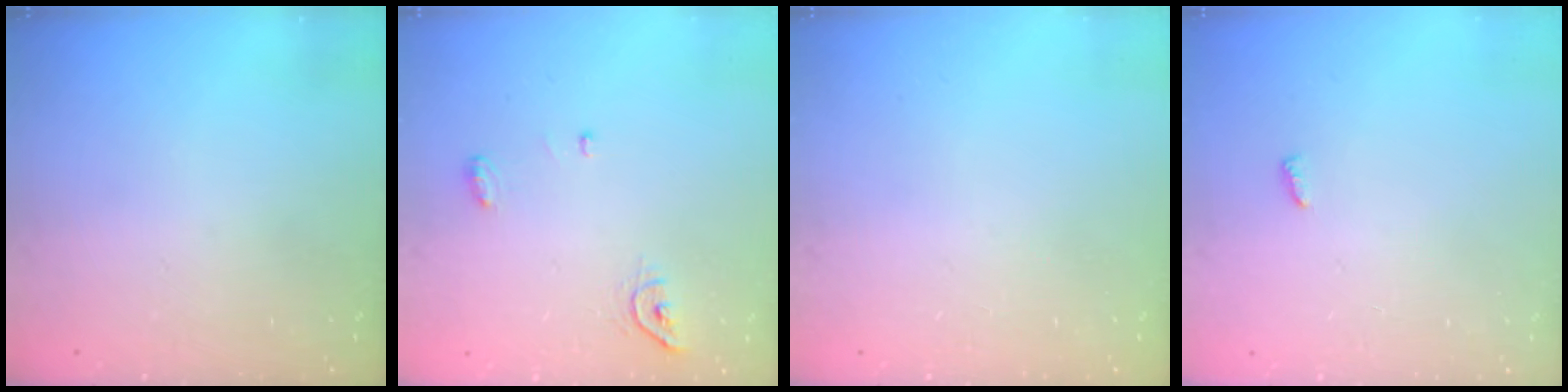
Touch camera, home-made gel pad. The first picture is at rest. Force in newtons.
{"total": 5.2, "press": 5.2, "slide": 0.1}
{"total": 0.0}
{"total": 3.5, "press": 3.5, "slide": 0.3}